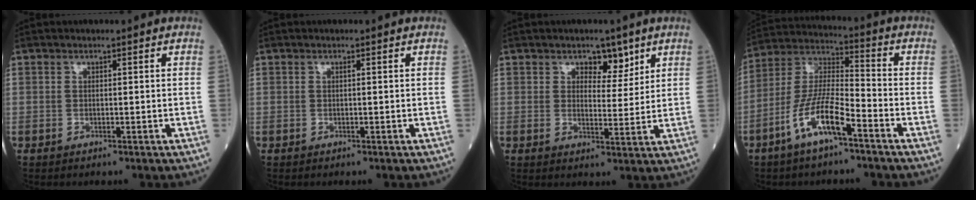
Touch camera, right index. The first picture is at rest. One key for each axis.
{"total": 0.0}
{"total": 4.2, "fx": 2.7, "fy": 2.3, "fz": 2.3, "tx": -0.022, "ty": -0.002, "tz": 0.040}
{"total": 11.0, "fx": -6.0, "fy": 2.0, "fz": 9.1, "tx": -0.191, "ty": -0.002, "tz": -0.119}